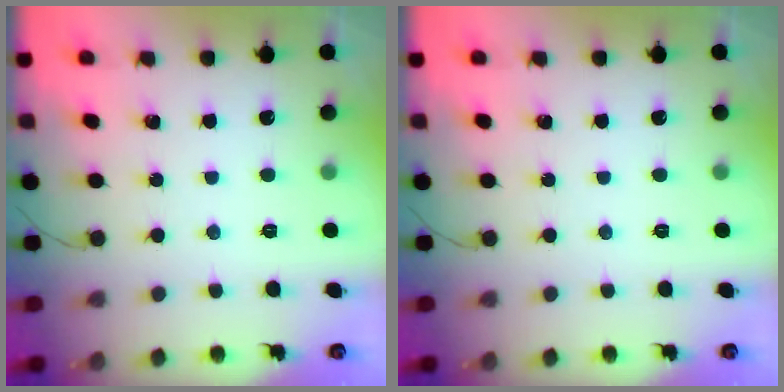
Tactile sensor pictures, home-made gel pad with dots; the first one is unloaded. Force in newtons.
{"total": 0.0}